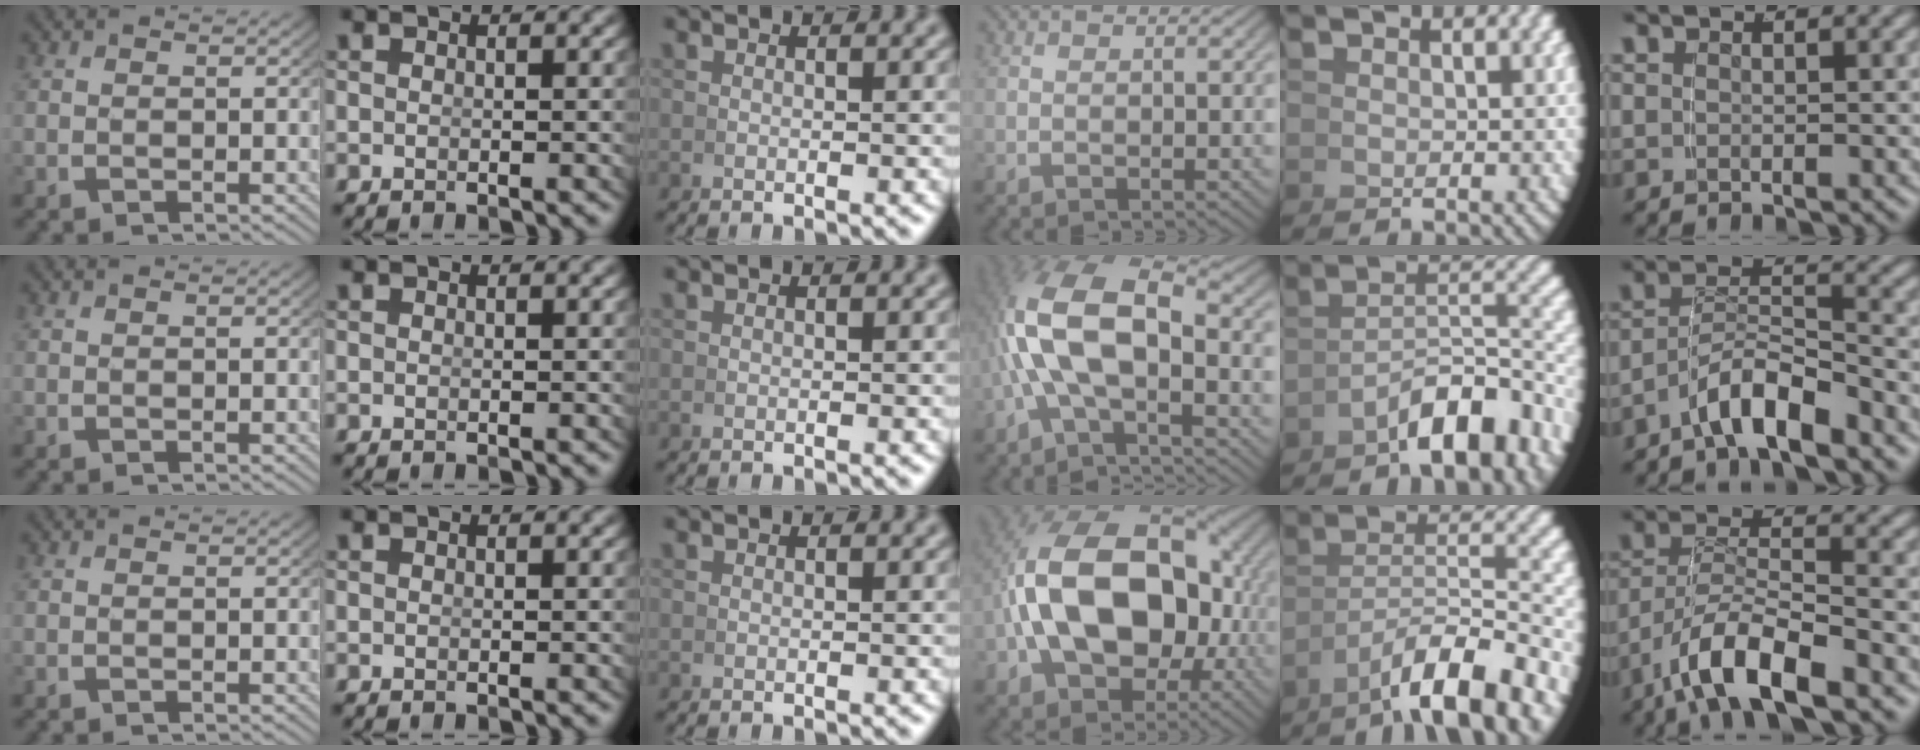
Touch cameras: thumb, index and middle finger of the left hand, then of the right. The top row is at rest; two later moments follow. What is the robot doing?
{"motion": "grasp_and_lifting", "object": "photo album"}